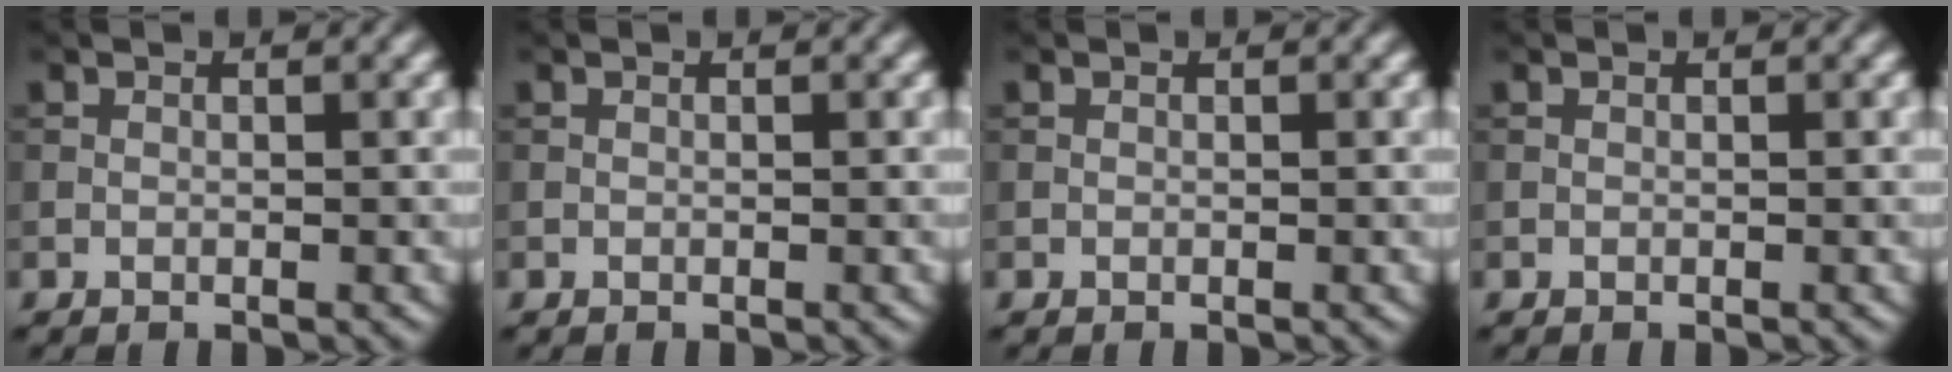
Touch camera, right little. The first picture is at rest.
{"total": 0.0}
{"total": 0.0}
{"total": 0.0}